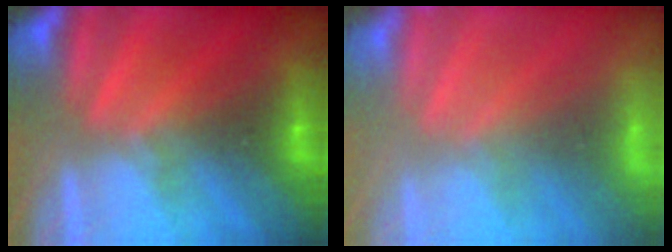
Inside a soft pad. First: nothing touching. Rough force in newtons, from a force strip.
{"total": 7.8}